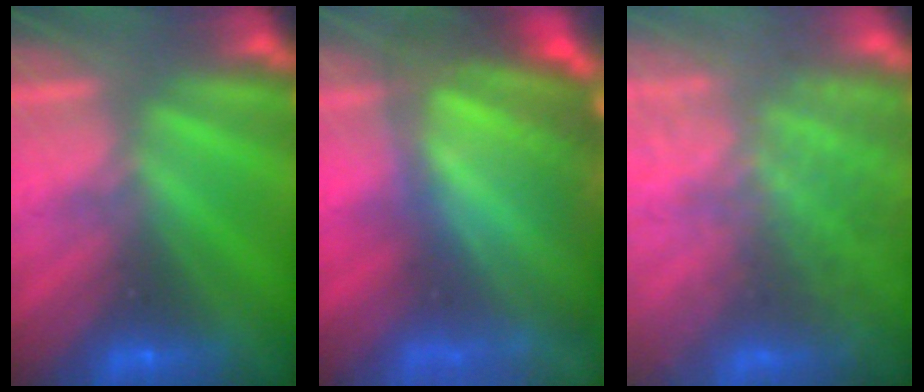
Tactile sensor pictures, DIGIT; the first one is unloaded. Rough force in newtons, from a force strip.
{"total": 11.6}
{"total": 7.6}